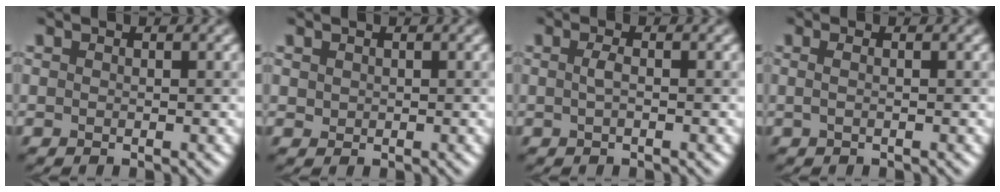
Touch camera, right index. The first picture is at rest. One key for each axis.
{"total": 0.5, "fx": 0.2, "fy": 0.5, "fz": -0.1, "tx": 0.005, "ty": 0.003, "tz": 0.009}
{"total": 0.9, "fx": 0.0, "fy": 0.2, "fz": 0.9, "tx": -0.018, "ty": 0.006, "tz": 0.004}
{"total": 1.2, "fx": 0.1, "fy": 0.5, "fz": 1.1, "tx": -0.020, "ty": -0.001, "tz": -0.004}